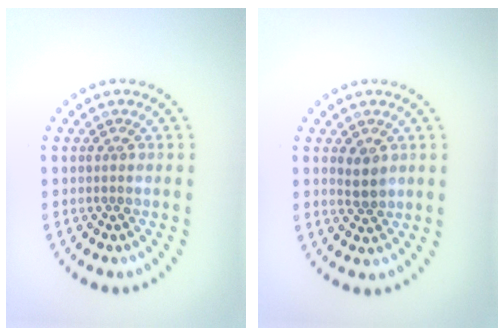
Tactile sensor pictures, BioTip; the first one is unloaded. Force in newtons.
{"total": 1.5, "press": 1.4, "slide": 0.6}